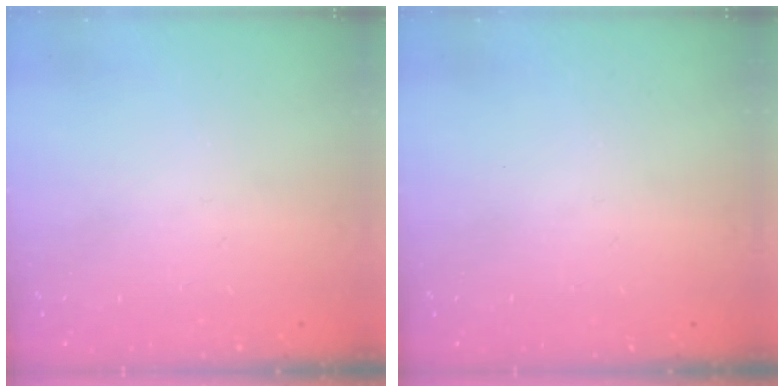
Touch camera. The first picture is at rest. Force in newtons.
{"total": 0.0}